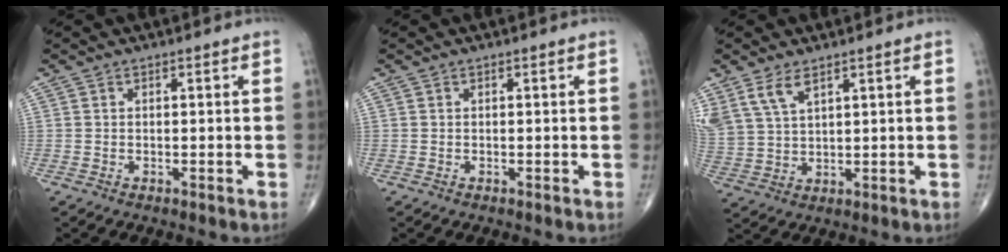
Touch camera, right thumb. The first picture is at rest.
{"total": 0.0}
{"total": 7.5, "force": [4.7, 3.4, 4.8], "torque": [-0.104, -0.009, 0.106]}